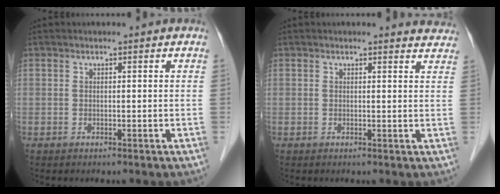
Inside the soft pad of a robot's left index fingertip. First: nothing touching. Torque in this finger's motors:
{"motor_torque": [0.97, -1.17, 0.08, 0.00]}